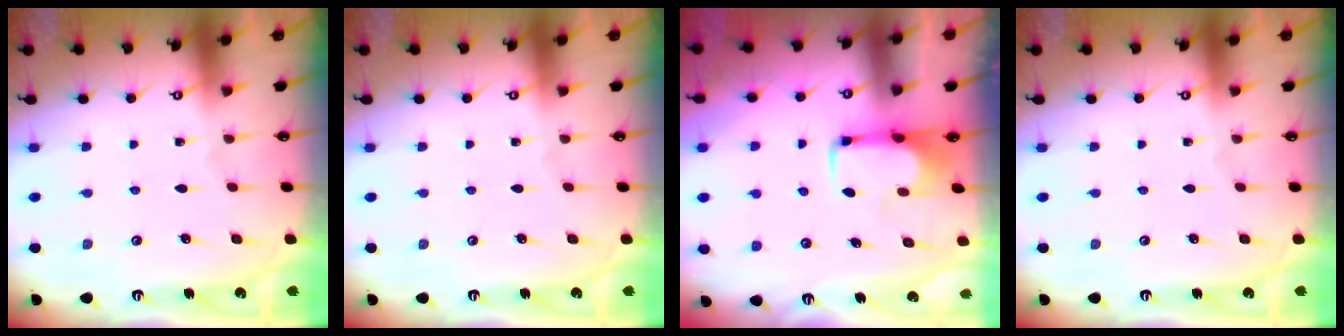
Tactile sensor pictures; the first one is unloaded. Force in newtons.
{"total": 0.0}
{"total": 1.8, "press": 1.7, "slide": 0.5}
{"total": 0.0}